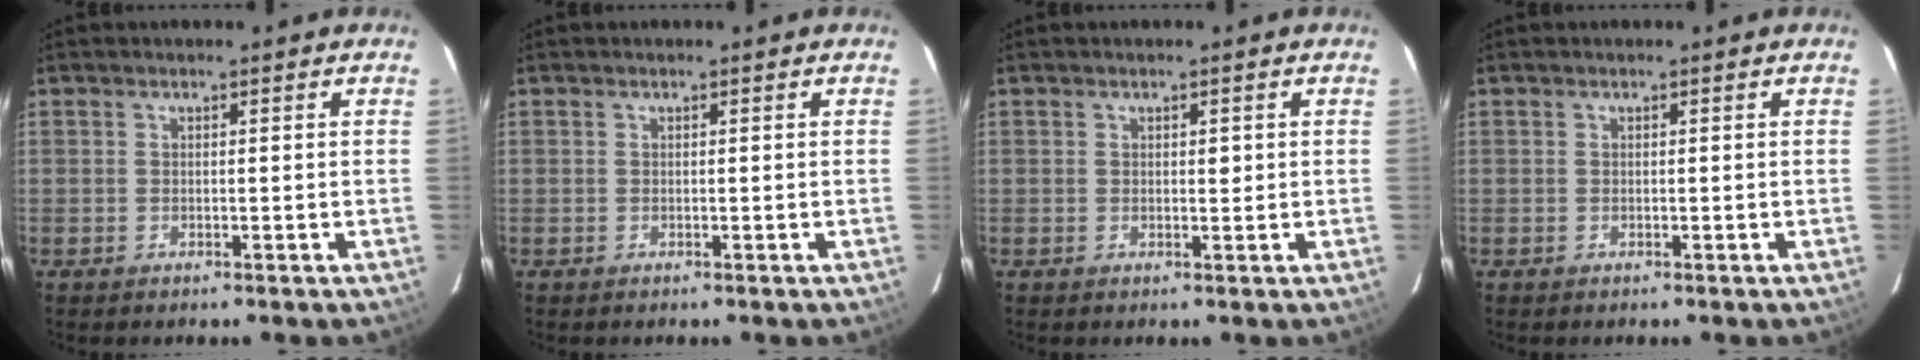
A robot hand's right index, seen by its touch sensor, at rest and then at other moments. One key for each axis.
{"total": 0.0}
{"total": 1.1, "fx": 0.2, "fy": 0.6, "fz": 1.0, "tx": -0.014, "ty": -0.001, "tz": 0.004}
{"total": 0.0}